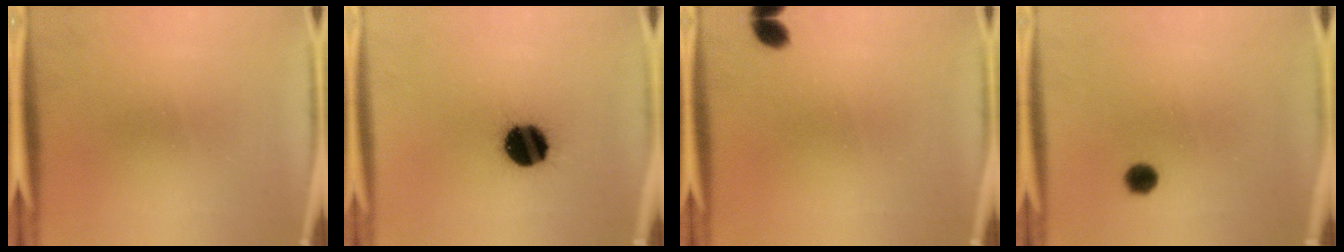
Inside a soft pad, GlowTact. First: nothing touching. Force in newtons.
{"total": 13.6}
{"total": 2.3}
{"total": 2.5}